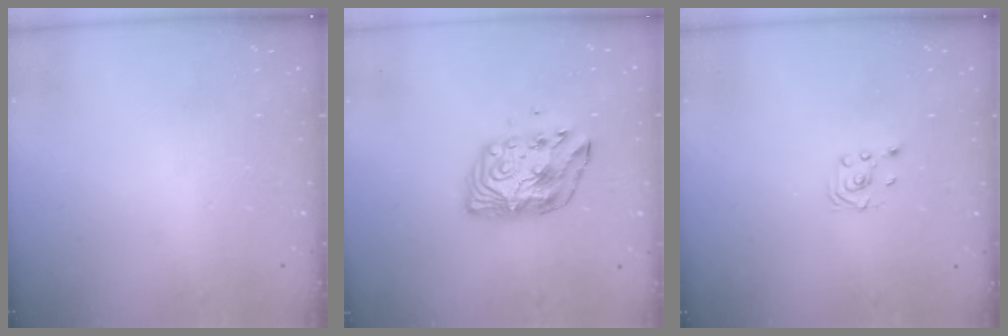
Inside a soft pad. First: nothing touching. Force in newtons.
{"total": 10.2, "press": 10.2, "slide": 0.6}
{"total": 1.6, "press": 1.4, "slide": 0.9}